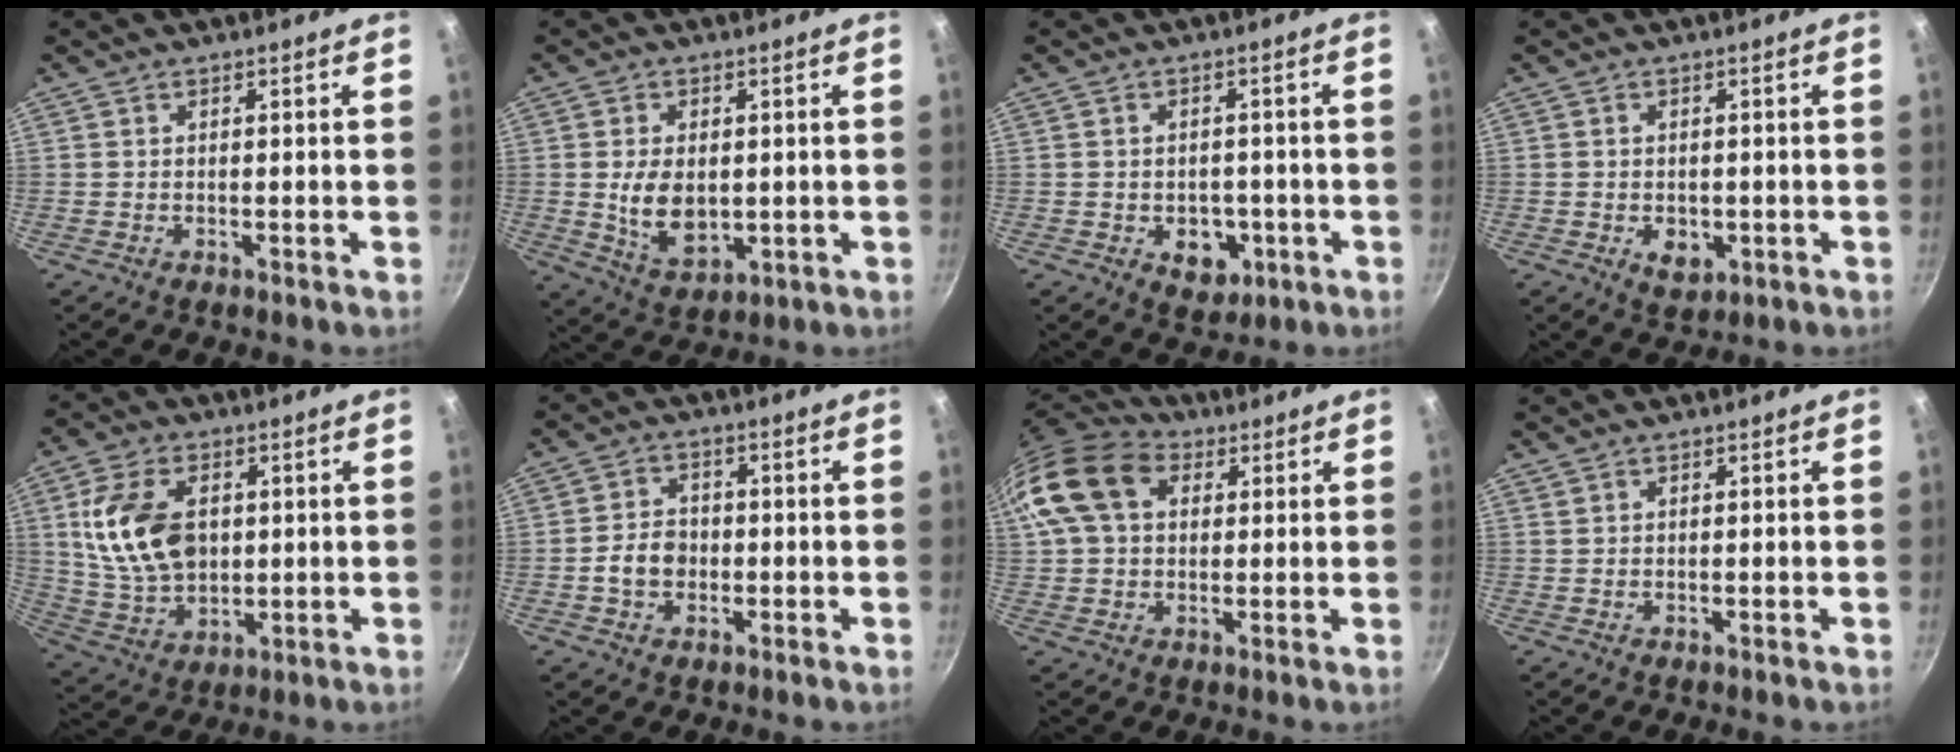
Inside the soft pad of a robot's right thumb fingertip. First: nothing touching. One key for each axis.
{"total": 8.7, "fx": 0.0, "fy": 5.6, "fz": 6.7, "tx": -0.110, "ty": -0.016, "tz": 0.014}
{"total": 5.8, "fx": -1.8, "fy": 4.3, "fz": 3.4, "tx": -0.027, "ty": 0.006, "tz": -0.013}
{"total": 4.3, "fx": -1.2, "fy": 3.0, "fz": 2.9, "tx": -0.032, "ty": -0.003, "tz": -0.008}
{"total": 15.4, "fx": 2.6, "fy": 10.4, "fz": 11.1, "tx": -0.192, "ty": -0.010, "tz": 0.058}
{"total": 5.5, "fx": -1.2, "fy": 4.4, "fz": 3.2, "tx": -0.036, "ty": 0.017, "tz": -0.025}
{"total": 15.8, "fx": 4.4, "fy": 11.5, "fz": 9.9, "tx": -0.188, "ty": 0.025, "tz": 0.066}
{"total": 0.0}